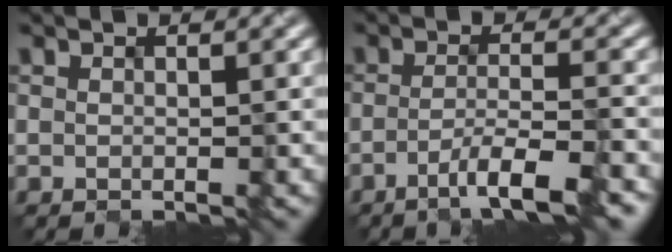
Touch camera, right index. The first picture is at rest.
{"total": 5.1, "force": [-3.0, 0.7, 4.0], "torque": [-0.062, -0.001, -0.051]}